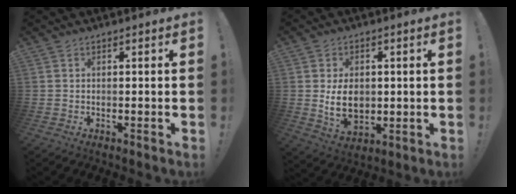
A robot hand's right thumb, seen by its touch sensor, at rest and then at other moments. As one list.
[{"total": 10.2, "force": [-0.2, 7.3, 7.1], "torque": [-0.123, -0.001, -0.001]}]